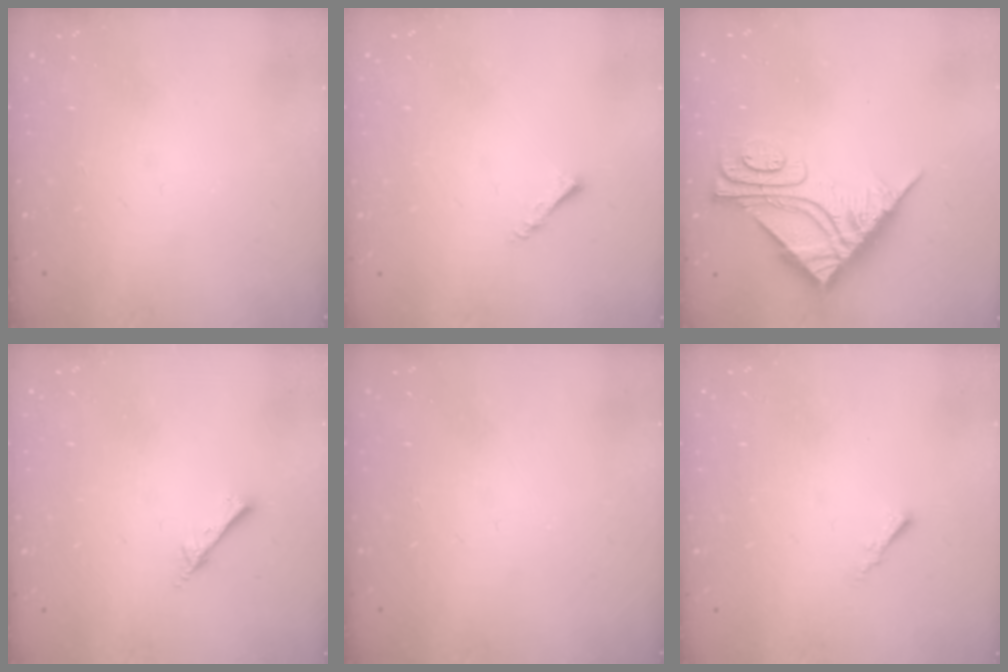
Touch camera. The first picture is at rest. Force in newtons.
{"total": 1.6, "press": 1.6, "slide": 0.3}
{"total": 9.7, "press": 9.7, "slide": 0.9}
{"total": 2.2, "press": 2.2, "slide": 0.3}
{"total": 0.0}
{"total": 0.5, "press": 0.4, "slide": 0.3}